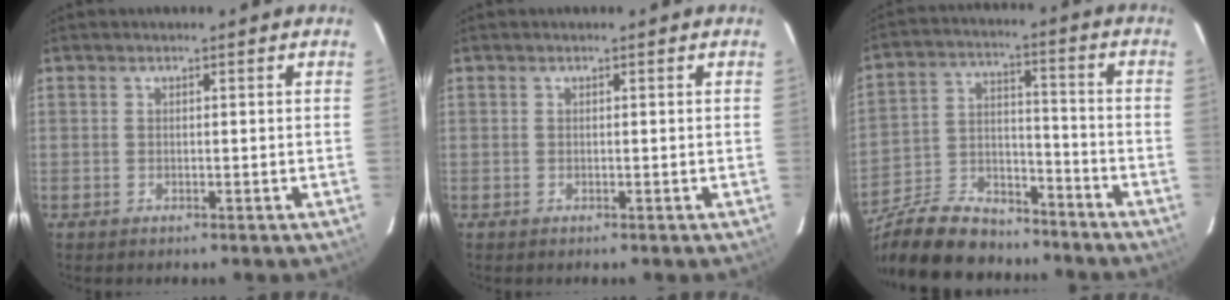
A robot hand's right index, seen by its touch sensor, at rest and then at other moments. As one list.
[{"total": 0.0}, {"total": 22.3, "force": [-18.1, 8.2, 10.0], "torque": [-0.221, 0.001, -0.295]}]